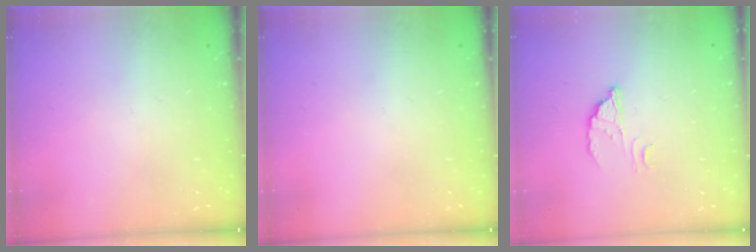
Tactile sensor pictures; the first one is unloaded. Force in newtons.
{"total": 0.0}
{"total": 2.7, "press": 2.7, "slide": 0.2}